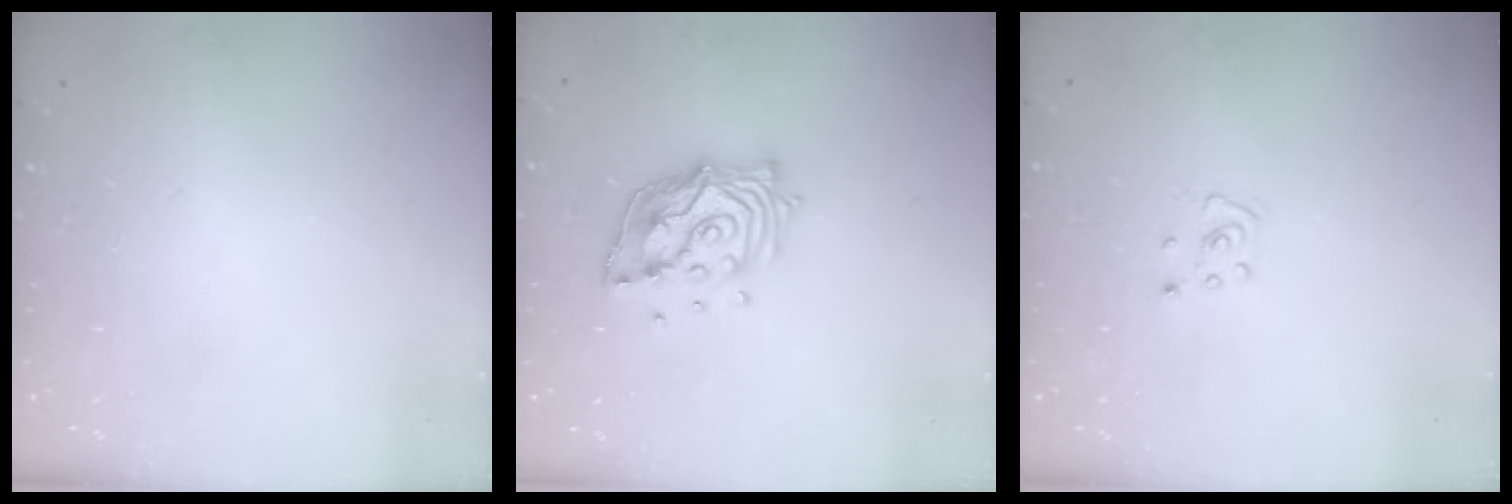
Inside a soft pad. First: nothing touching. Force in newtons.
{"total": 13.4, "press": 13.3, "slide": 1.3}
{"total": 3.2, "press": 3.2, "slide": 0.2}